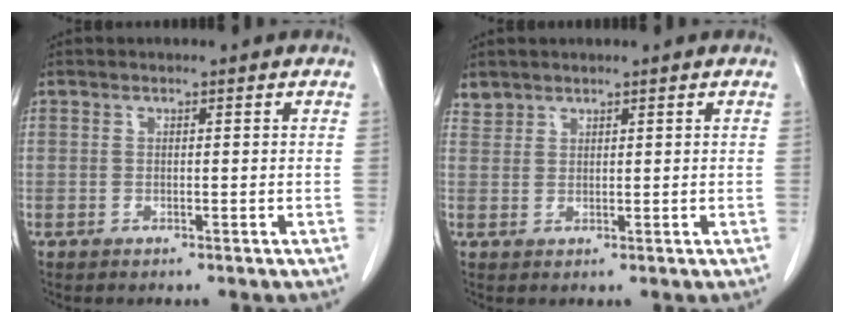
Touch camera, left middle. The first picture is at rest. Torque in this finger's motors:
{"motor_torque": [0.07, -0.07, 0.04, 0.00]}